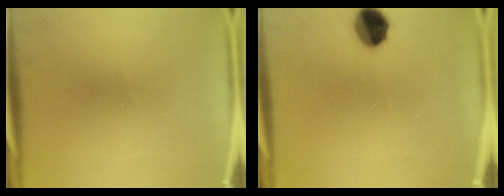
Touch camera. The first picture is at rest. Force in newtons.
{"total": 8.4}